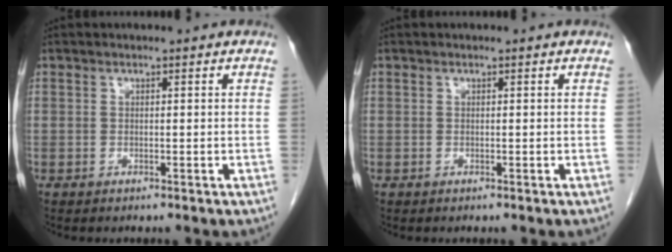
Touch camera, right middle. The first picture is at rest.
{"total": 0.0}